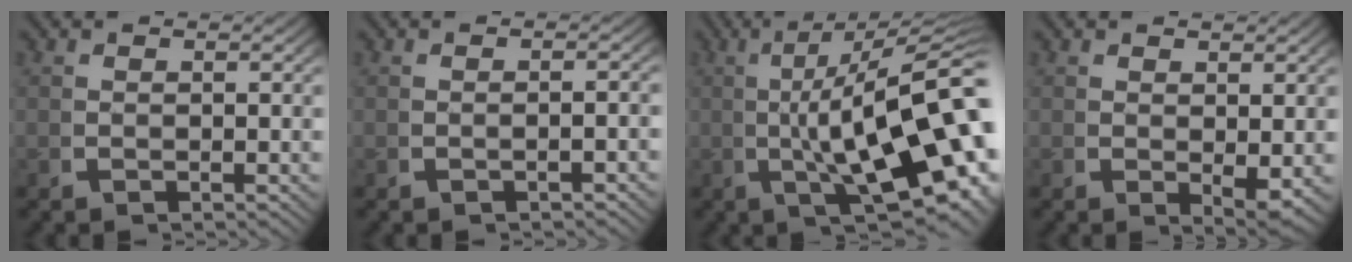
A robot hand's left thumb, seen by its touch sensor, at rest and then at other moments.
{"total": 1.2, "force": [-0.8, 0.2, 0.9], "torque": [-0.020, 0.007, -0.013]}
{"total": 16.6, "force": [-0.3, 7.6, 14.7], "torque": [-0.216, -0.021, 0.010]}
{"total": 2.3, "force": [0.6, 0.9, 2.0], "torque": [-0.027, -0.009, 0.016]}